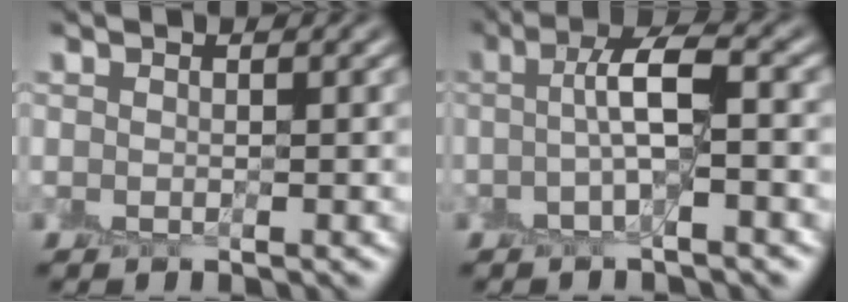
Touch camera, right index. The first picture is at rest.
{"total": 3.7, "force": [-0.3, 0.6, 3.6], "torque": [-0.070, 0.019, -0.014]}